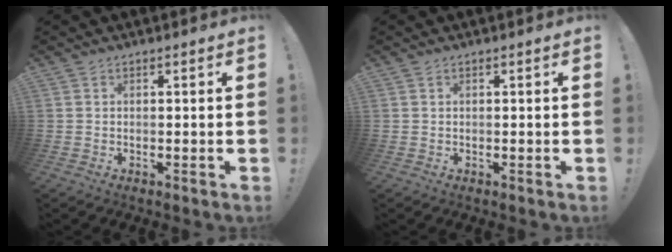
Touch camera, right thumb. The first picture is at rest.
{"total": 0.0}